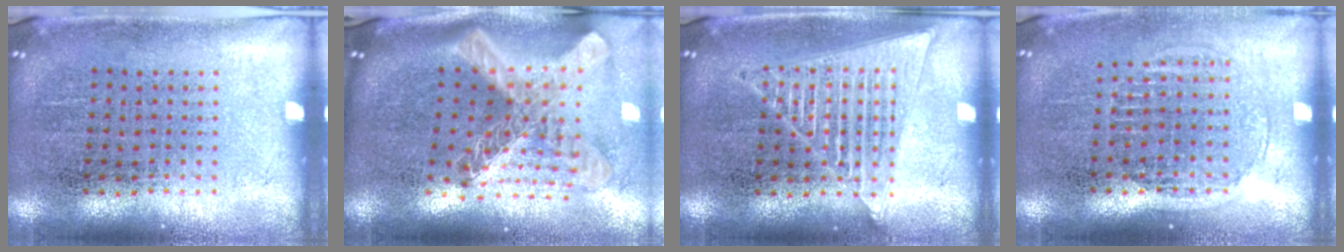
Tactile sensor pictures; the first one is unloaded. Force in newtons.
{"total": 3.0, "press": 2.1, "slide": 2.2}
{"total": 2.9, "press": 2.9, "slide": 0.3}
{"total": 1.5, "press": 1.3, "slide": 0.7}